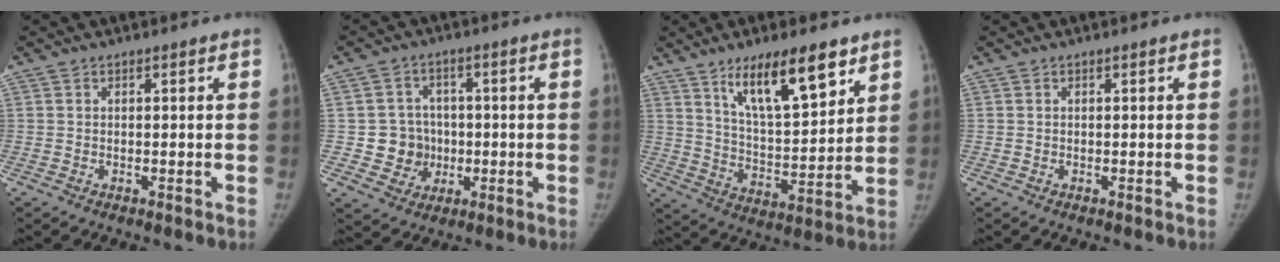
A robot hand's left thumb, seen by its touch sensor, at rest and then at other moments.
{"total": 7.5, "force": [-0.8, 7.2, 1.8], "torque": [0.011, 0.016, -0.008]}
{"total": 15.4, "force": [9.4, 4.7, 11.2], "torque": [-0.157, -0.053, 0.166]}
{"total": 0.0}